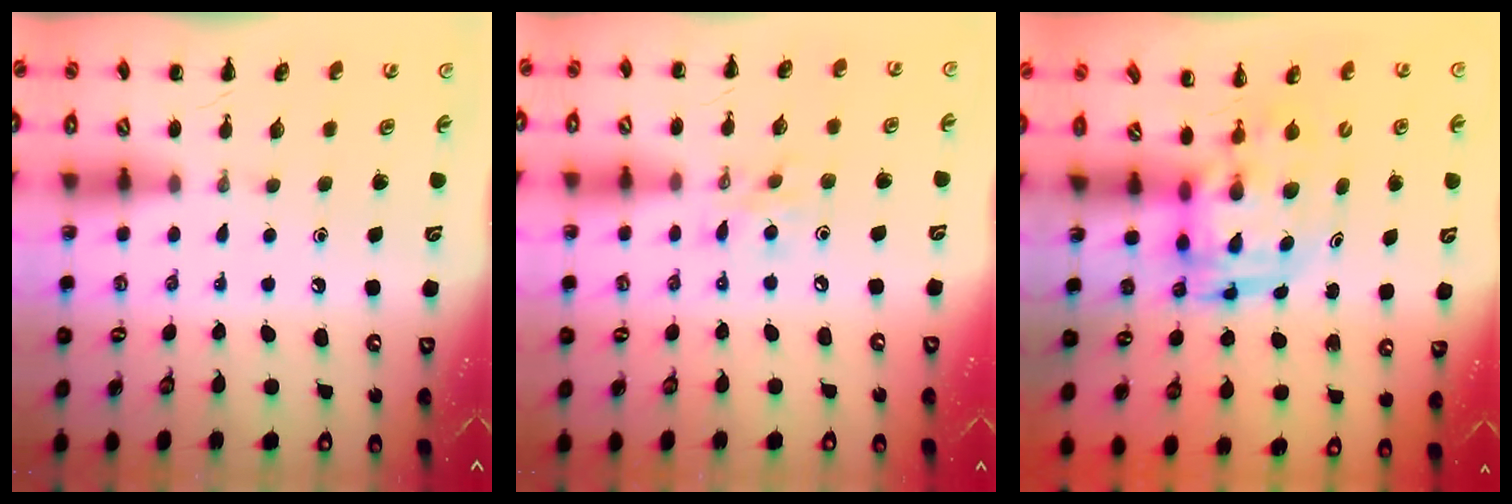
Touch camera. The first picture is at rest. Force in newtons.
{"total": 6.3, "press": 6.3, "slide": 0.6}
{"total": 3.5, "press": 3.4, "slide": 0.7}